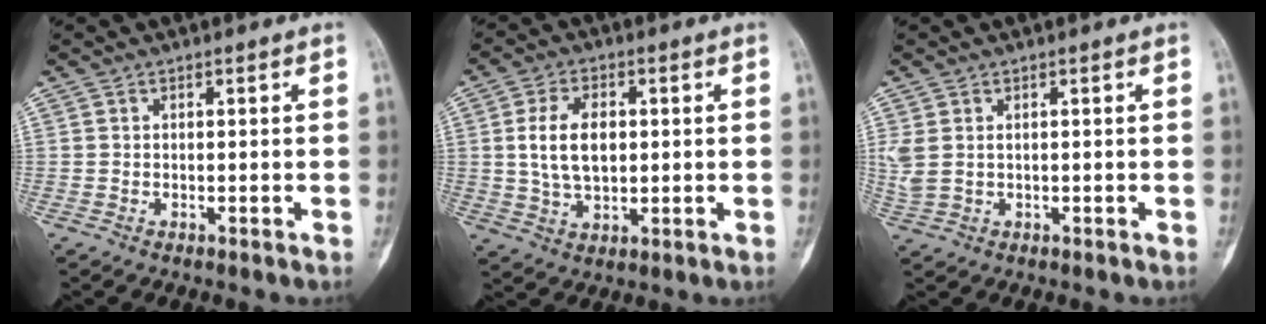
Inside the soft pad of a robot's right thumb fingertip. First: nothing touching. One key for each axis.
{"total": 9.1, "fx": 1.0, "fy": 5.5, "fz": 7.1, "tx": -0.124, "ty": 0.000, "tz": 0.024}
{"total": 3.3, "fx": 0.7, "fy": 2.1, "fz": 2.4, "tx": -0.071, "ty": 0.005, "tz": 0.020}